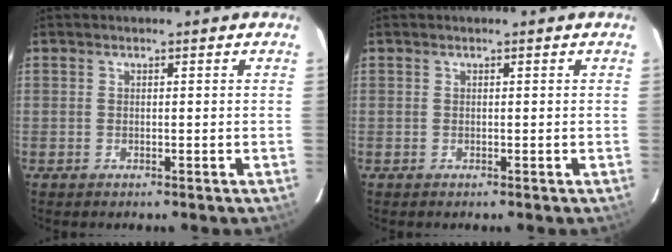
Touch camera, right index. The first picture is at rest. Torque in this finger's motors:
{"motor_torque": [0.00, 0.00, 0.01, 0.00]}